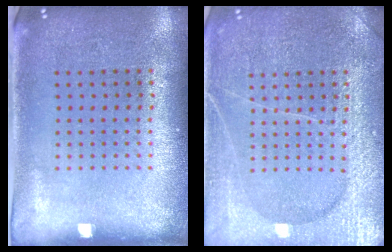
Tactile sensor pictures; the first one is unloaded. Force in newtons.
{"total": 6.1, "press": 6.0, "slide": 0.9}